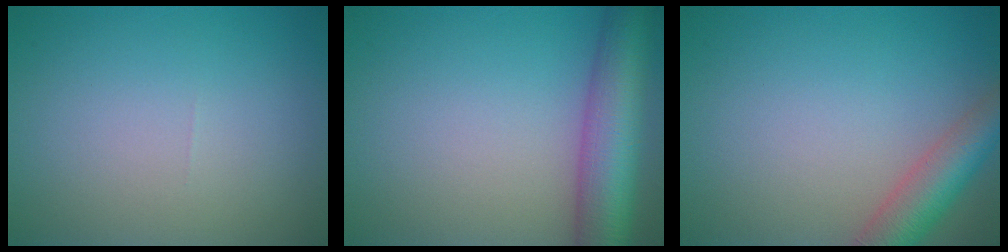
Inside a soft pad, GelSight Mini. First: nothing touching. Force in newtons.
{"total": 8.4, "press": 8.4, "slide": 0.3}
{"total": 5.0, "press": 5.0, "slide": 0.3}